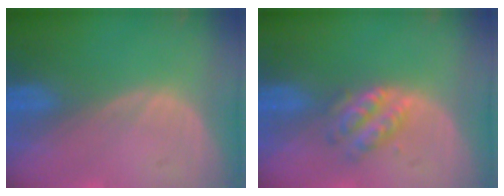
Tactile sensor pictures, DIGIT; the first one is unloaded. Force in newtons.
{"total": 4.9, "press": 4.3, "slide": 2.3}